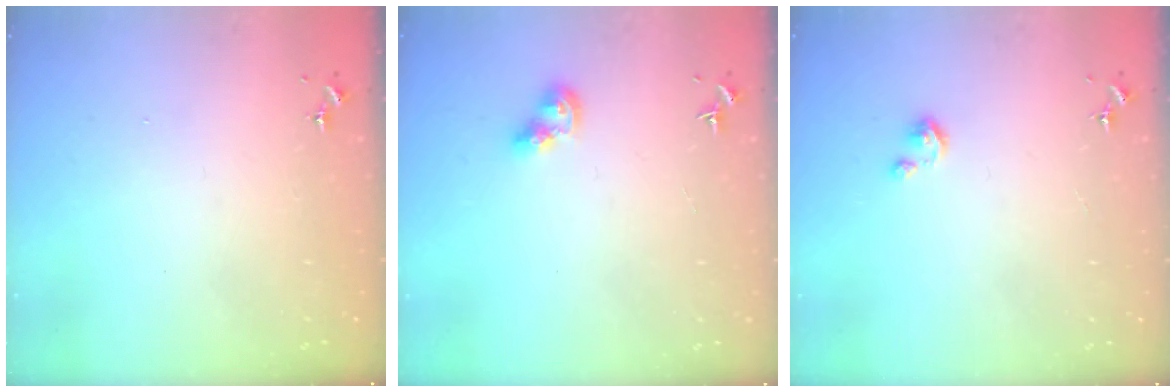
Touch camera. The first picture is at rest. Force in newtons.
{"total": 8.3, "press": 8.2, "slide": 0.9}
{"total": 3.0, "press": 2.9, "slide": 0.2}